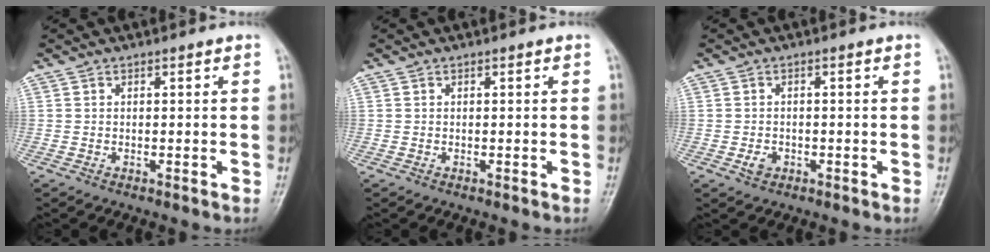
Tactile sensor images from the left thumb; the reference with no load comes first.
{"total": 0.0}
{"total": 2.1, "force": [-0.8, 1.6, 1.1], "torque": [-0.014, 0.002, -0.012]}